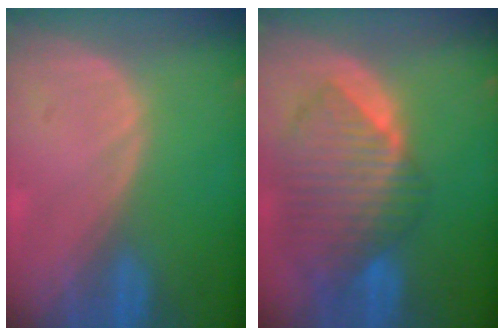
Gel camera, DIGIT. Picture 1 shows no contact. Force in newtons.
{"total": 10.3, "press": 8.9, "slide": 5.1}